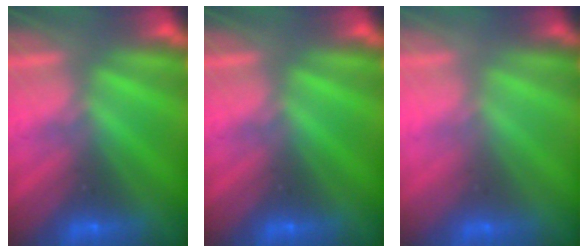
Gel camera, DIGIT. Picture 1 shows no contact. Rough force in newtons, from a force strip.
{"total": 0.0}
{"total": 2.9}